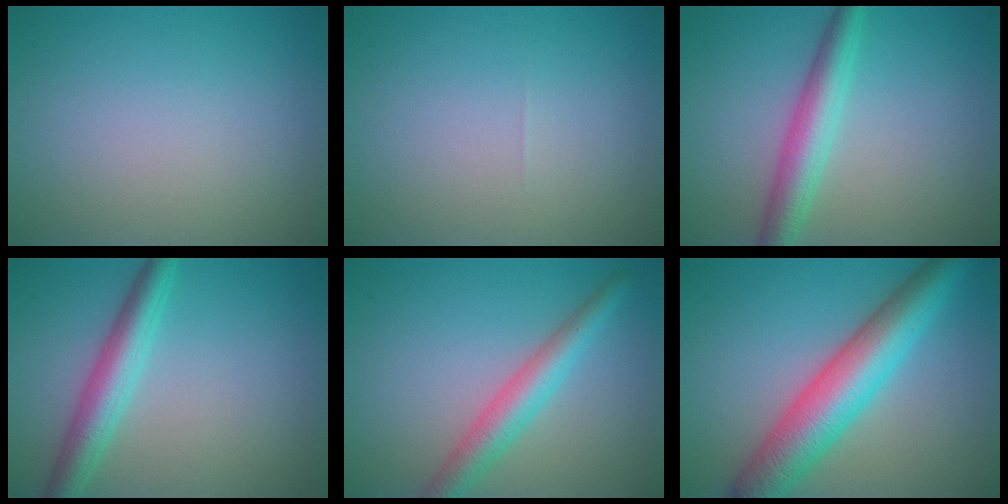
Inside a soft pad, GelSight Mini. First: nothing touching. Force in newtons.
{"total": 0.0}
{"total": 4.1, "press": 4.1, "slide": 0.0}
{"total": 4.2, "press": 4.2, "slide": 0.1}
{"total": 3.9, "press": 3.9, "slide": 0.1}
{"total": 8.1, "press": 8.1, "slide": 0.2}